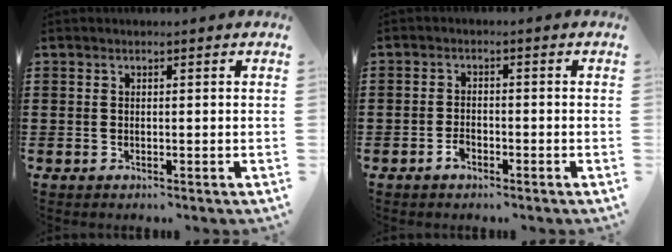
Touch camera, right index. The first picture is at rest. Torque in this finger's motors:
{"motor_torque": [2.14, 0.00, 0.01, 0.00]}